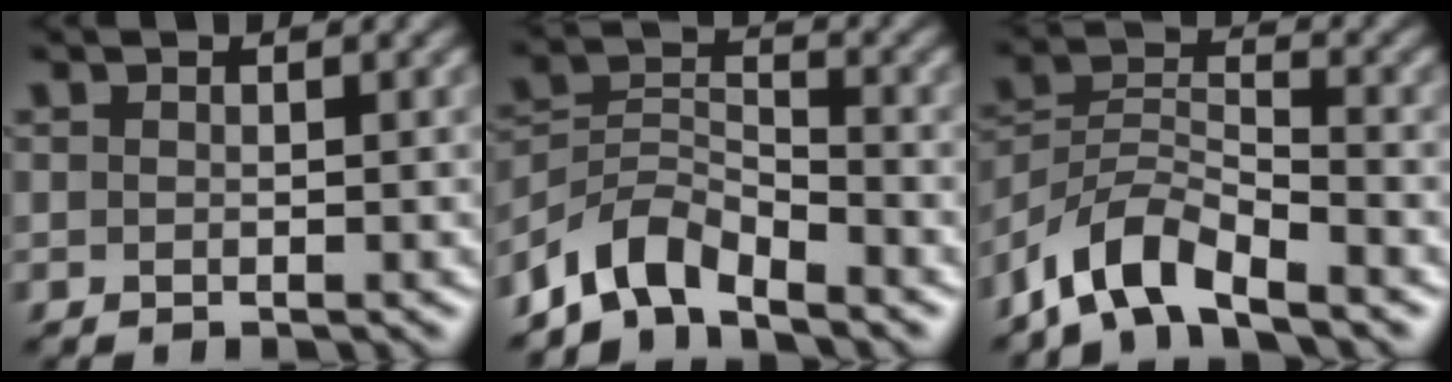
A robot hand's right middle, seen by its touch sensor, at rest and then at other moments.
{"total": 4.8, "force": [-4.1, 1.8, 1.9], "torque": [-0.026, 0.001, -0.090]}
{"total": 6.0, "force": [-4.7, 1.9, 3.2], "torque": [-0.055, 0.001, -0.099]}